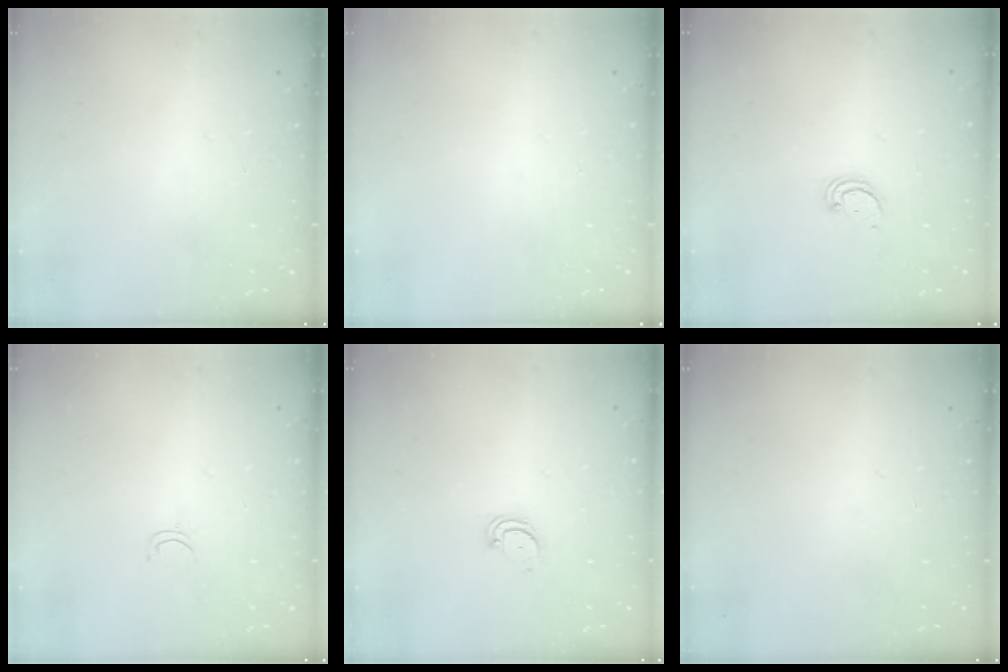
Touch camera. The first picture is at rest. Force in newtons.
{"total": 0.0}
{"total": 2.2, "press": 2.2, "slide": 0.2}
{"total": 3.3, "press": 3.2, "slide": 0.2}
{"total": 2.4, "press": 2.4, "slide": 0.2}
{"total": 0.0}